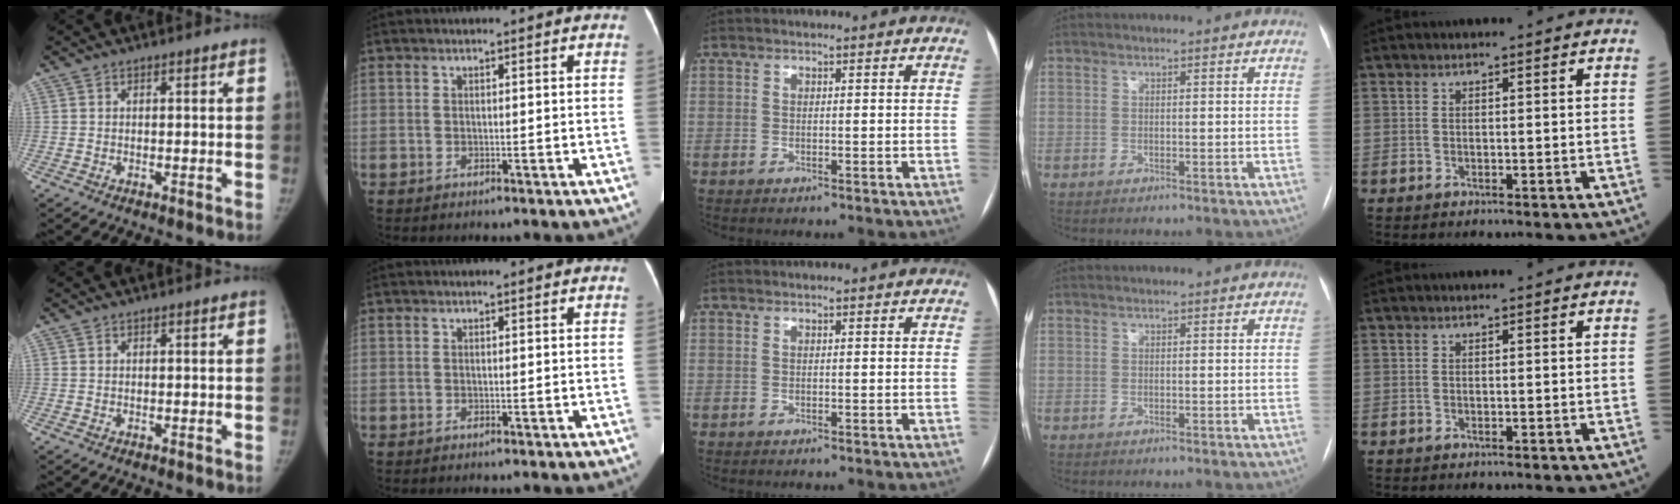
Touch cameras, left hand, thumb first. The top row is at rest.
{}